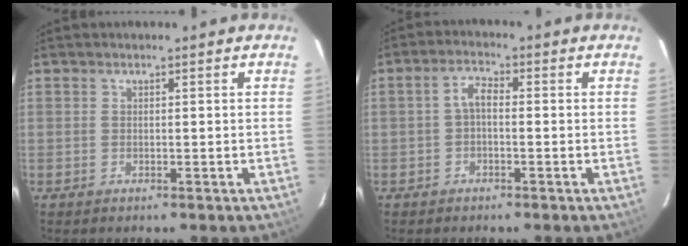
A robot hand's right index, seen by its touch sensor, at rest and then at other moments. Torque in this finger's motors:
{"motor_torque": [0.35, -0.15, 0.28, 0.05]}